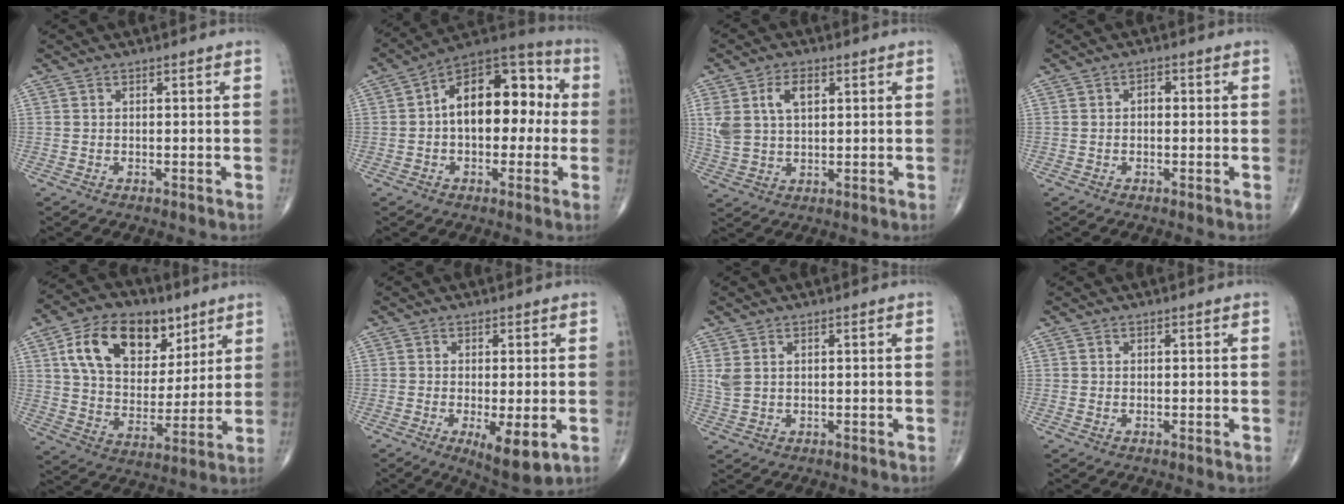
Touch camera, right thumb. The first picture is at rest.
{"total": 17.1, "force": [1.0, 10.1, 13.8], "torque": [-0.174, 0.050, 0.004]}
{"total": 8.6, "force": [2.9, 5.0, 6.3], "torque": [-0.124, 0.002, 0.060]}
{"total": 1.7, "force": [0.0, 1.1, 1.3], "torque": [-0.017, 0.011, -0.002]}
{"total": 18.8, "force": [8.6, 12.2, 11.5], "torque": [-0.159, -0.023, 0.152]}
{"total": 7.5, "force": [-2.1, 2.4, 6.8], "torque": [-0.104, -0.022, -0.029]}
{"total": 2.6, "force": [1.1, 1.4, 1.9], "torque": [-0.049, 0.008, 0.032]}
{"total": 0.0}